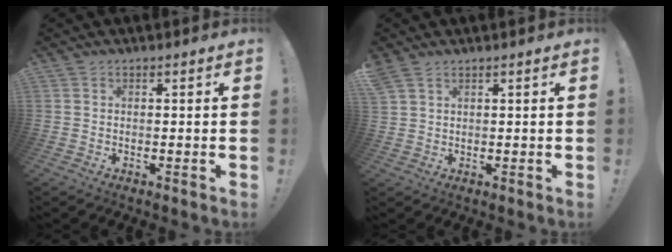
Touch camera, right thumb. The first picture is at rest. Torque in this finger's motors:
{"motor_torque": [-0.04, 0.03, 0.40, 0.29, 0.09]}